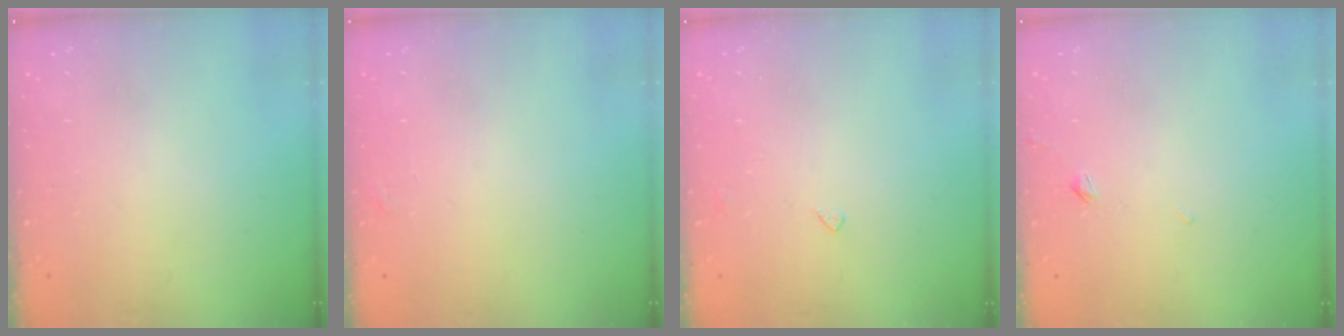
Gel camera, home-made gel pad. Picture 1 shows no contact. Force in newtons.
{"total": 3.8, "press": 3.8, "slide": 0.5}
{"total": 2.8, "press": 2.7, "slide": 0.4}
{"total": 2.0, "press": 1.9, "slide": 0.5}